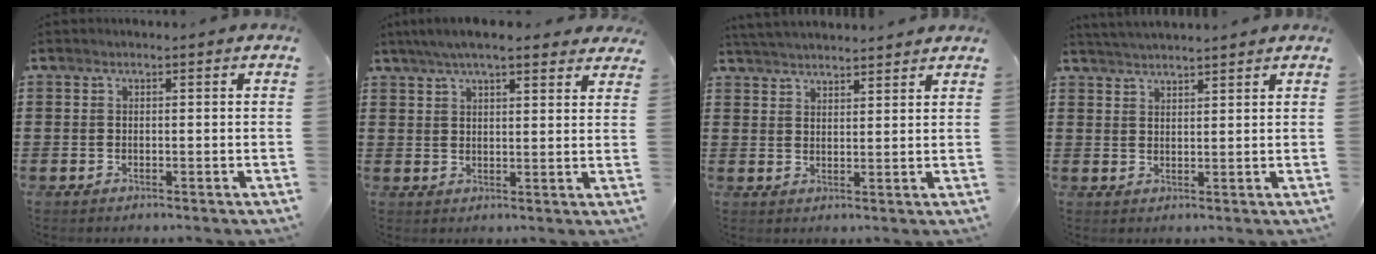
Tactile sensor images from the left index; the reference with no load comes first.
{"total": 5.8, "force": [4.8, 1.1, 3.0], "torque": [-0.070, -0.004, 0.088]}
{"total": 3.4, "force": [3.4, -0.1, 0.2], "torque": [-0.013, -0.007, 0.064]}
{"total": 2.7, "force": [2.7, -0.3, 0.2], "torque": [-0.010, -0.003, 0.051]}